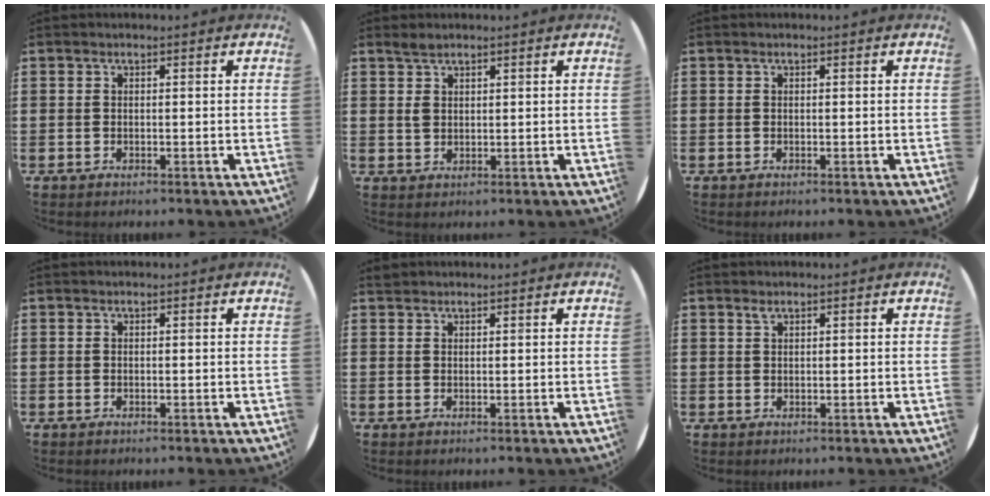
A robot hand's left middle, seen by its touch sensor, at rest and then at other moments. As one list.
[{"total": 2.3, "force": [1.5, 1.4, 1.1], "torque": [-0.016, 0.003, 0.026]}, {"total": 0.0}, {"total": 0.0}, {"total": 0.8, "force": [0.7, 0.2, -0.1], "torque": [0.002, 0.003, 0.015]}, {"total": 0.9, "force": [0.8, 0.4, 0.0], "torque": [0.006, -0.001, 0.013]}]